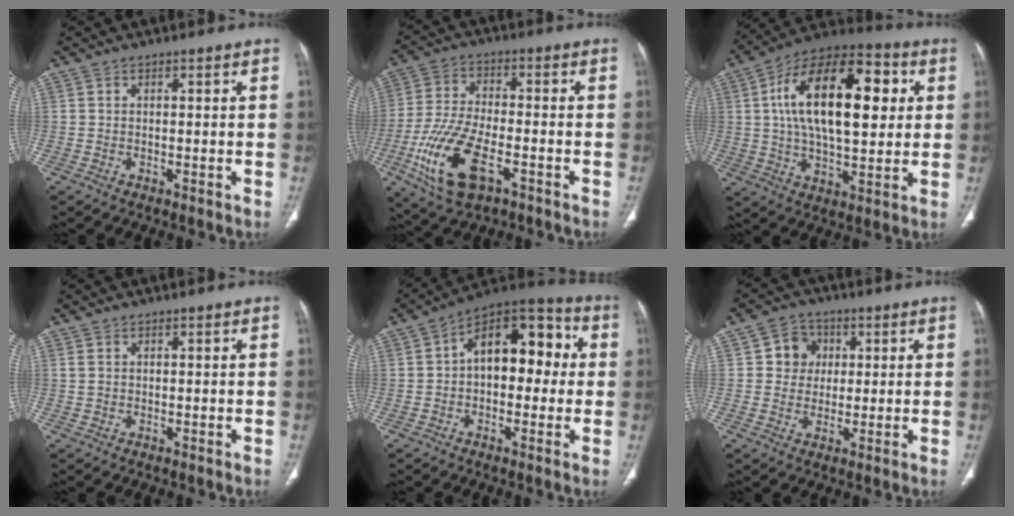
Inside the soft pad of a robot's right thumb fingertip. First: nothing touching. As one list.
[{"total": 15.2, "force": [-6.1, 7.1, 11.9], "torque": [-0.247, 0.011, -0.108]}, {"total": 24.1, "force": [4.8, 11.8, 20.4], "torque": [-0.320, 0.013, 0.068]}, {"total": 1.1, "force": [0.4, 0.8, 0.6], "torque": [-0.015, 0.004, 0.013]}, {"total": 15.3, "force": [1.4, 9.2, 12.1], "torque": [-0.135, 0.047, 0.008]}, {"total": 6.4, "force": [1.3, 6.0, 2.0], "torque": [0.006, 0.005, 0.017]}]